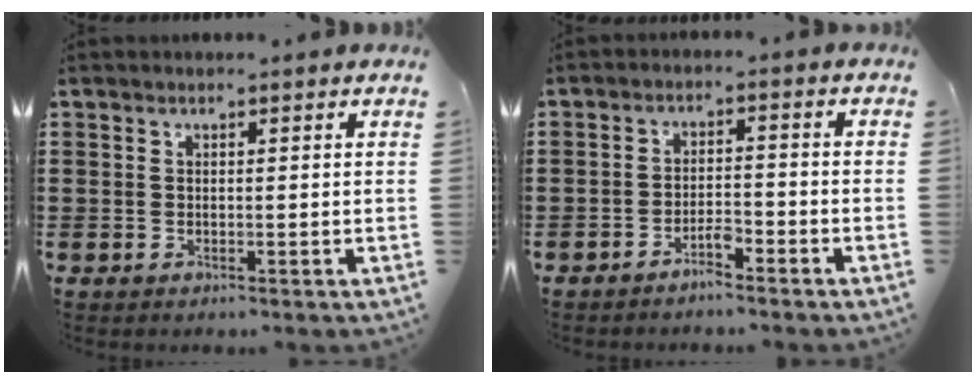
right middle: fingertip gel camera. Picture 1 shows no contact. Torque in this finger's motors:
{"motor_torque": [1.09, 1.05, 0.04, -0.01]}